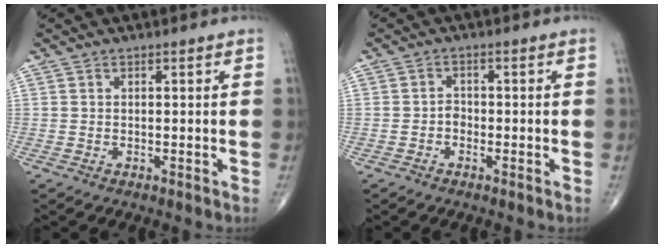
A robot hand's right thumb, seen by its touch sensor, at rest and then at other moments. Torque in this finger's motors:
{"motor_torque": [1.04, 0.80, 0.03, -0.31, -0.01]}